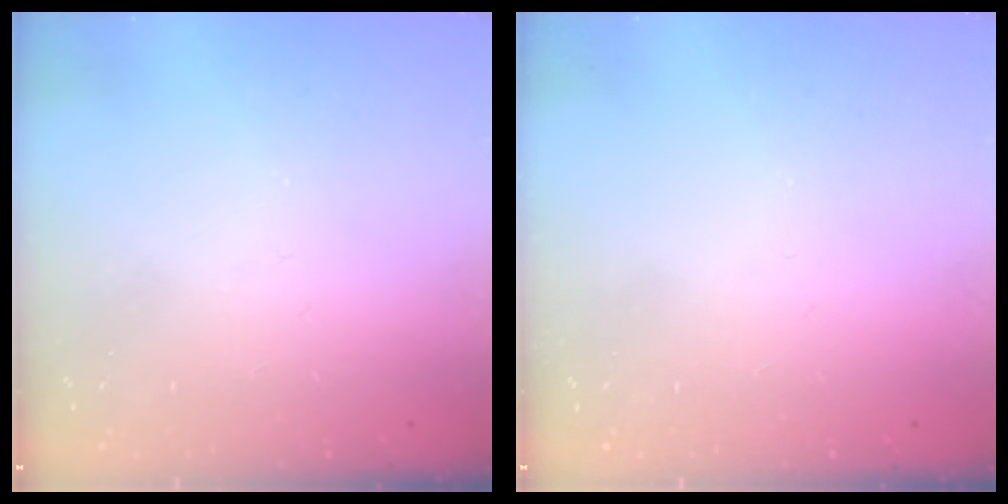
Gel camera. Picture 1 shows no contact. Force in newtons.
{"total": 0.0}